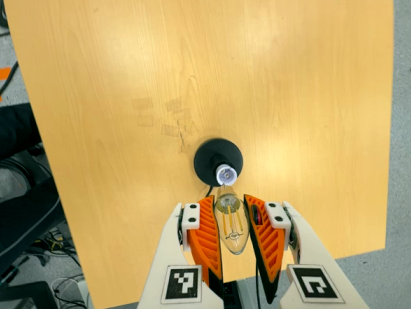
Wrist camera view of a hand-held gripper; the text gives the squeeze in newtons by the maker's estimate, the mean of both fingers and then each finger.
{"total": 18.8, "left": 20.2, "right": 17.5}